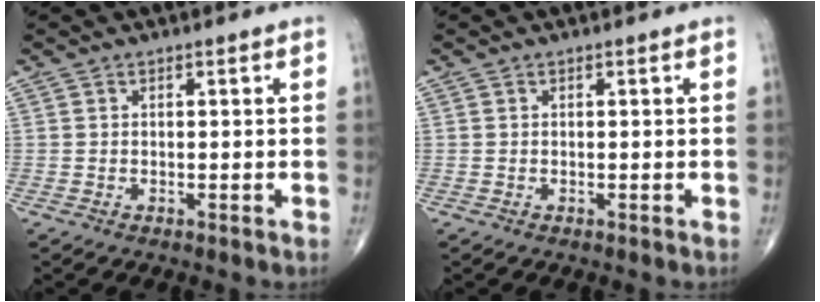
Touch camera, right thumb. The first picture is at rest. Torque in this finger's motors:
{"motor_torque": [-0.05, 0.05, 0.01, 0.01, 0.00]}